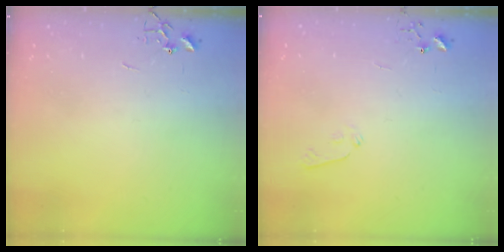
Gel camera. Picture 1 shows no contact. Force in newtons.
{"total": 4.8, "press": 4.7, "slide": 1.0}